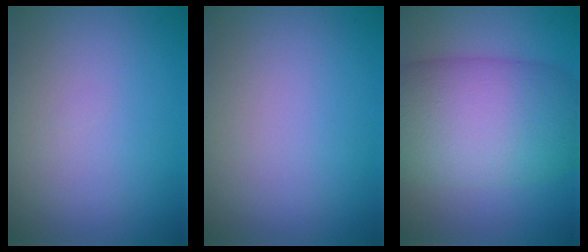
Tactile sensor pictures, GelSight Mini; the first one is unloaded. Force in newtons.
{"total": 0.0}
{"total": 11.5, "press": 11.5, "slide": 0.4}